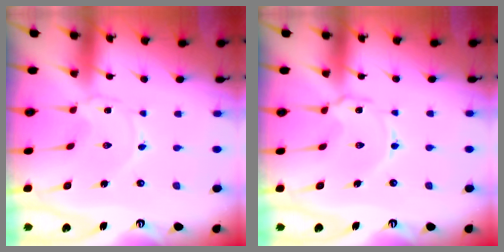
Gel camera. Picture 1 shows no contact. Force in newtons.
{"total": 3.9, "press": 3.9, "slide": 0.4}